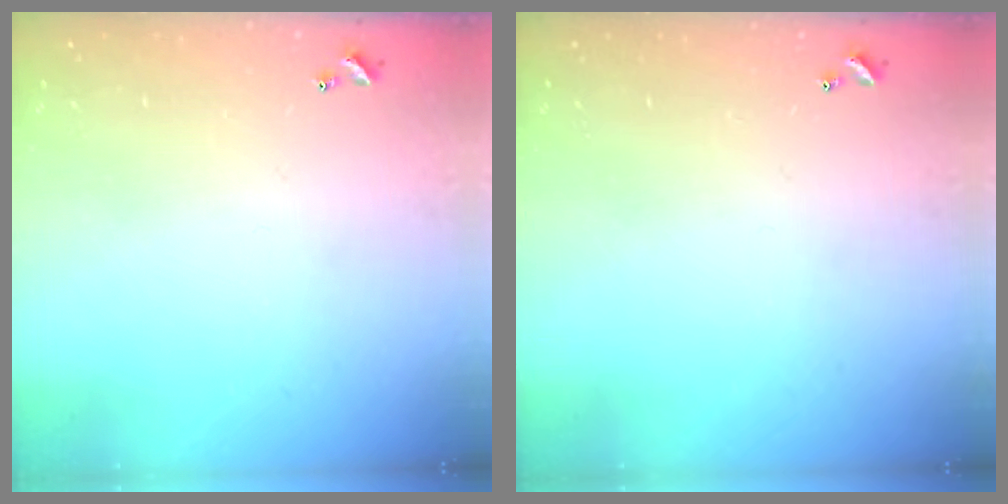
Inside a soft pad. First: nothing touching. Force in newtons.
{"total": 0.0}